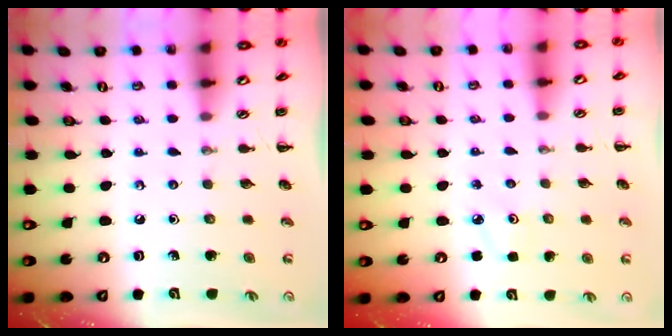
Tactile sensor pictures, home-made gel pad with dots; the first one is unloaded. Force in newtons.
{"total": 3.1, "press": 2.9, "slide": 0.9}